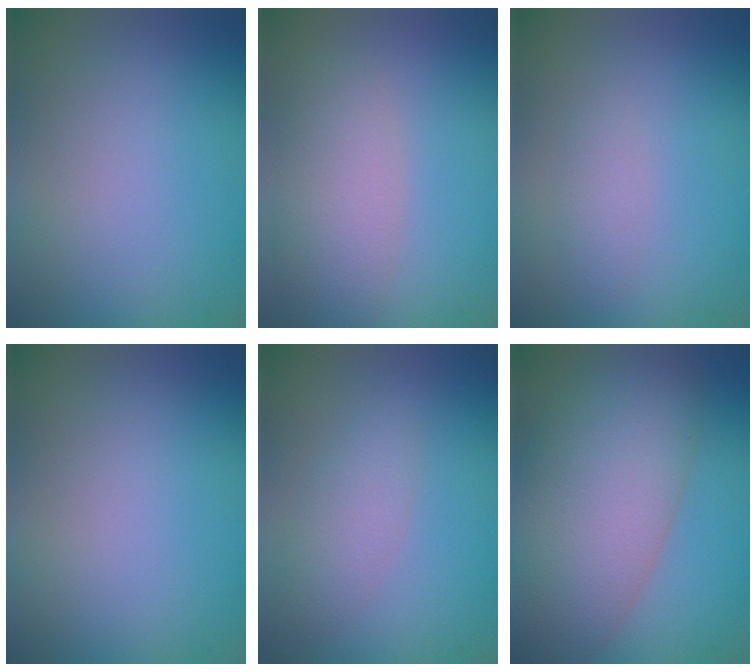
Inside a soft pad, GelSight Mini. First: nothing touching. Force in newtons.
{"total": 4.3, "press": 4.3, "slide": 0.3}
{"total": 1.2, "press": 1.2, "slide": 0.1}
{"total": 0.0}
{"total": 2.3, "press": 2.3, "slide": 0.1}
{"total": 11.9, "press": 11.9, "slide": 0.7}